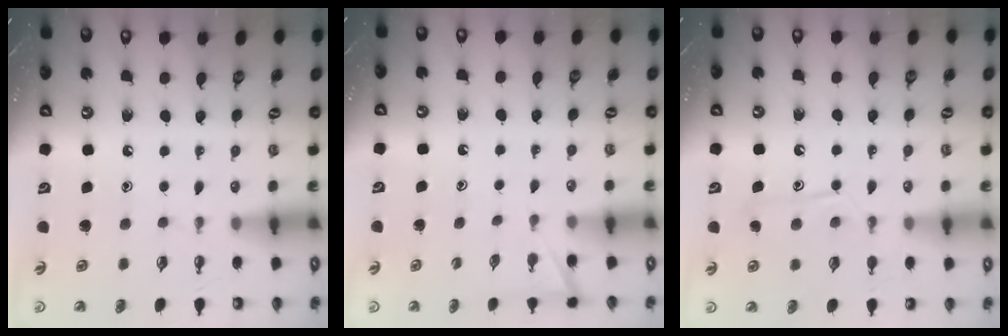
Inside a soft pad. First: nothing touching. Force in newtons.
{"total": 2.4, "press": 2.4, "slide": 0.2}
{"total": 11.5, "press": 11.4, "slide": 0.8}